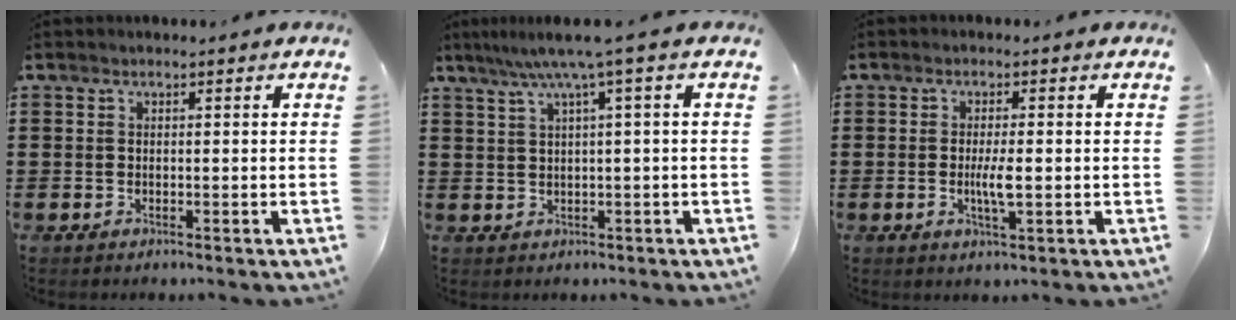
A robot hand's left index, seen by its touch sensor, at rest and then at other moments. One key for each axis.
{"total": 4.6, "fx": 1.8, "fy": -0.5, "fz": 4.2, "tx": -0.086, "ty": -0.004, "tz": 0.025}
{"total": 3.7, "fx": -0.3, "fy": 0.5, "fz": 3.6, "tx": -0.063, "ty": -0.002, "tz": -0.006}